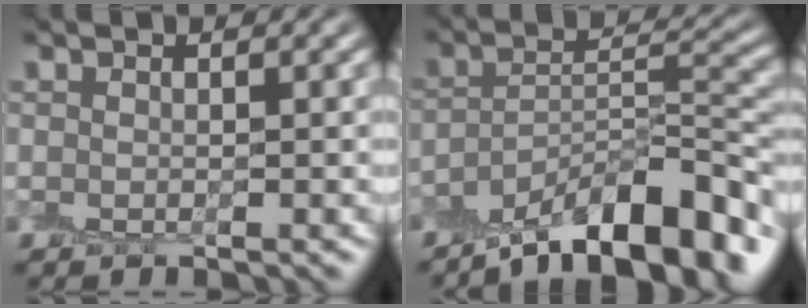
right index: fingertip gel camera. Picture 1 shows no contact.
{"total": 10.6, "force": [-7.7, 3.0, 6.6], "torque": [-0.095, 0.017, -0.134]}